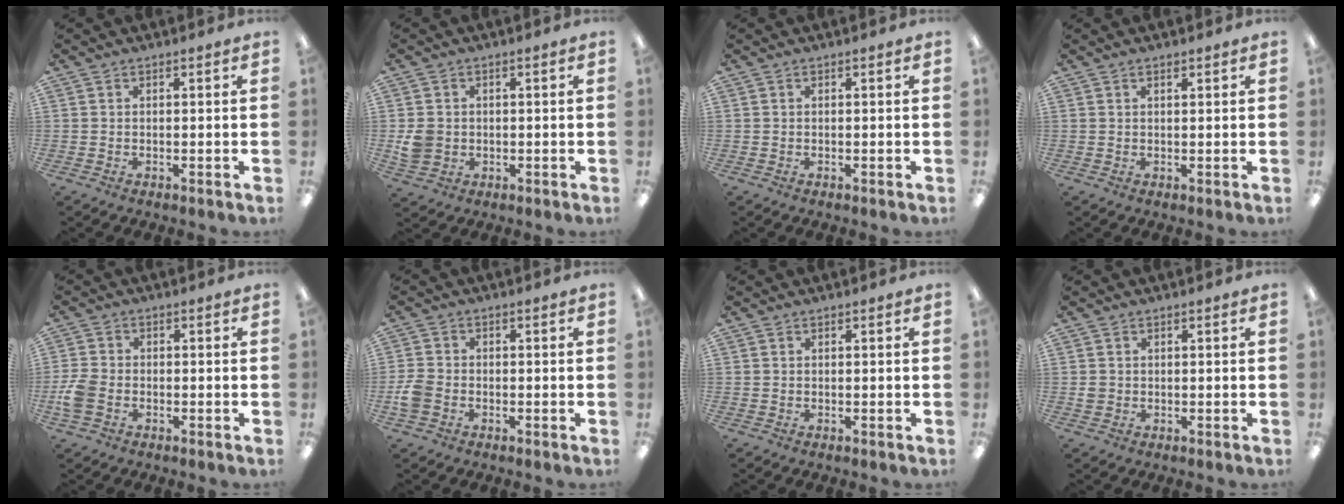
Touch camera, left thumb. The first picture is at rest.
{"total": 4.9, "force": [-0.1, 4.5, 1.9], "torque": [-0.021, 0.005, 0.001]}
{"total": 0.0}
{"total": 1.0, "force": [0.8, 0.3, 0.5], "torque": [-0.004, -0.003, 0.013]}
{"total": 5.8, "force": [-1.8, 4.2, 3.6], "torque": [-0.075, 0.010, -0.031]}
{"total": 4.8, "force": [-1.6, 3.7, 2.6], "torque": [-0.053, 0.010, -0.030]}
{"total": 0.0}
{"total": 1.5, "force": [0.2, 1.5, 0.3], "torque": [-0.007, 0.005, 0.001]}